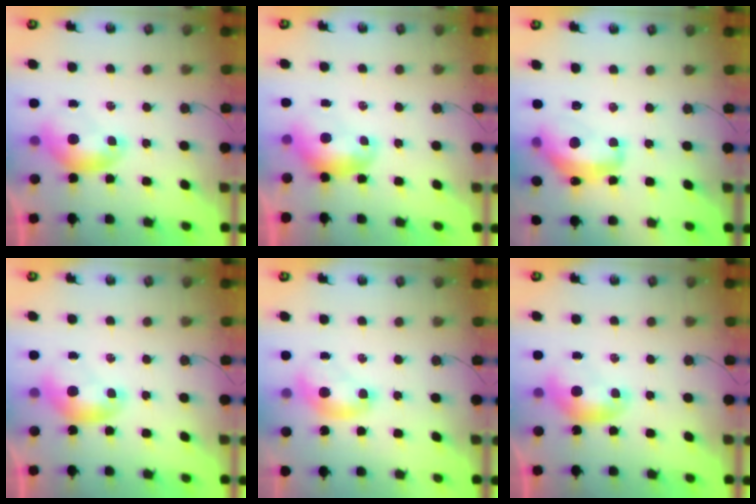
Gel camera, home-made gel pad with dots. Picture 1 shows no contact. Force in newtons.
{"total": 1.2, "press": 1.1, "slide": 0.3}
{"total": 8.8, "press": 8.8, "slide": 0.8}
{"total": 0.0}
{"total": 1.6, "press": 1.4, "slide": 0.8}
{"total": 0.0}